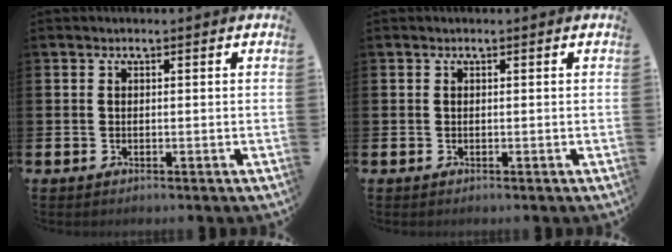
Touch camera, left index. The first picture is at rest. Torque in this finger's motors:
{"motor_torque": [-0.07, 0.07, 0.00, 0.00]}